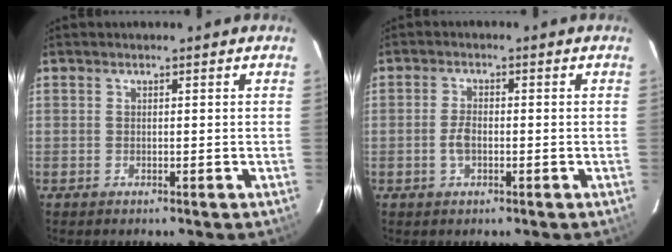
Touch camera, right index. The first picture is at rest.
{"total": 1.0, "force": [-0.2, 0.5, 0.8], "torque": [-0.013, 0.003, -0.004]}